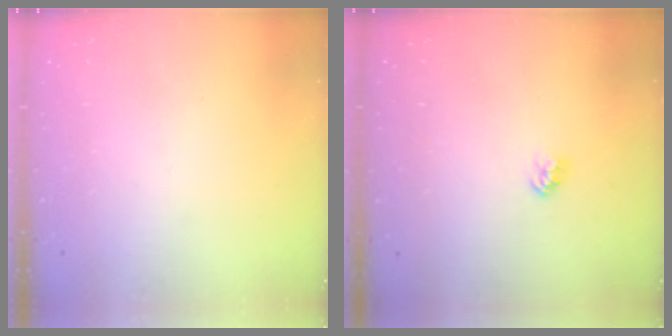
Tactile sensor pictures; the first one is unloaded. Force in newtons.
{"total": 2.4, "press": 2.4, "slide": 0.1}